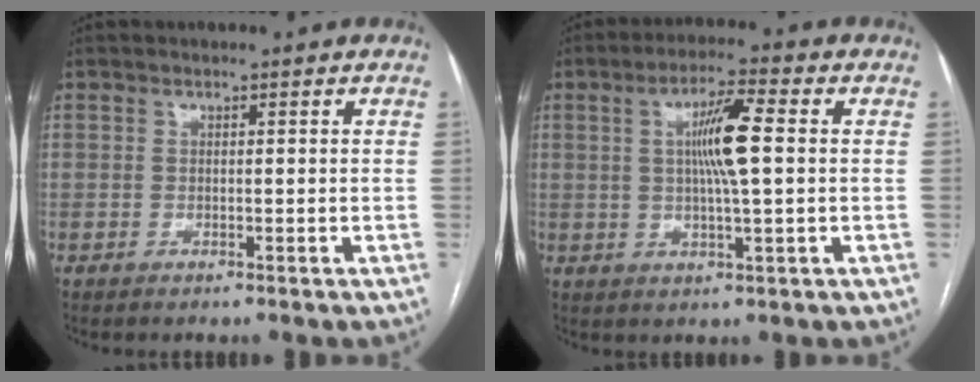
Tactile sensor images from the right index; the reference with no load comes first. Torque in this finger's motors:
{"motor_torque": [0.61, 0.04, 0.26, 0.15]}